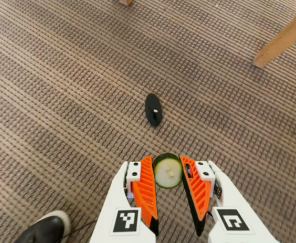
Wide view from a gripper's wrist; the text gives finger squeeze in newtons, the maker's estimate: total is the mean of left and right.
{"total": 8.6, "left": 8.2, "right": 9.0}